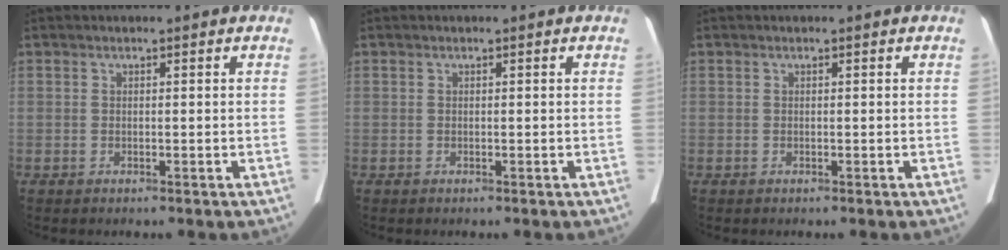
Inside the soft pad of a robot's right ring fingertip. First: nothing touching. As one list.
[{"total": 0.0}, {"total": 0.0}]